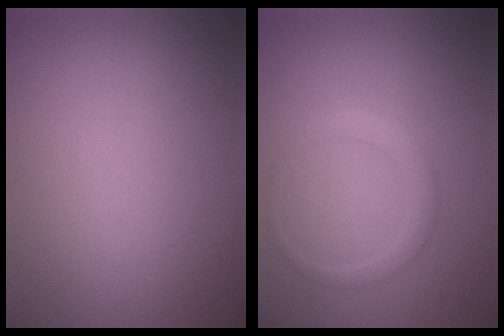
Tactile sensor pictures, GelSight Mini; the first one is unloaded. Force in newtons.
{"total": 1.6, "press": 1.6, "slide": 0.2}